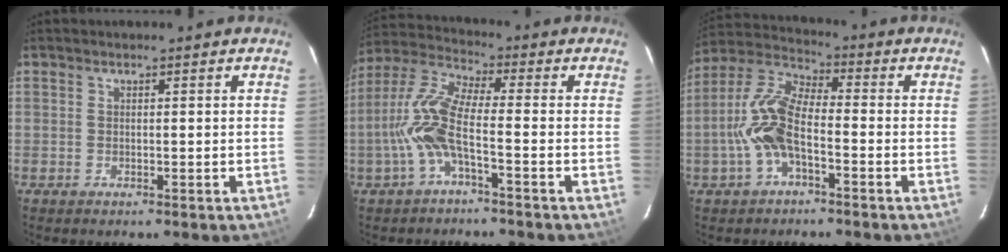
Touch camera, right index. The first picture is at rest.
{"total": 9.7, "force": [-2.9, 1.9, 9.1], "torque": [-0.213, 0.009, -0.059]}
{"total": 10.8, "force": [-3.1, 4.4, 9.3], "torque": [-0.206, 0.011, -0.064]}